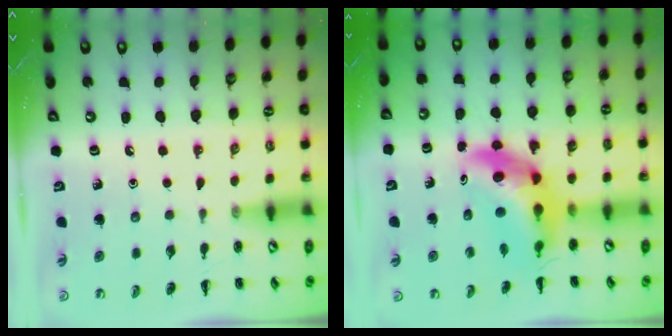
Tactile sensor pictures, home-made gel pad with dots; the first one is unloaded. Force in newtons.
{"total": 7.7, "press": 7.4, "slide": 2.0}